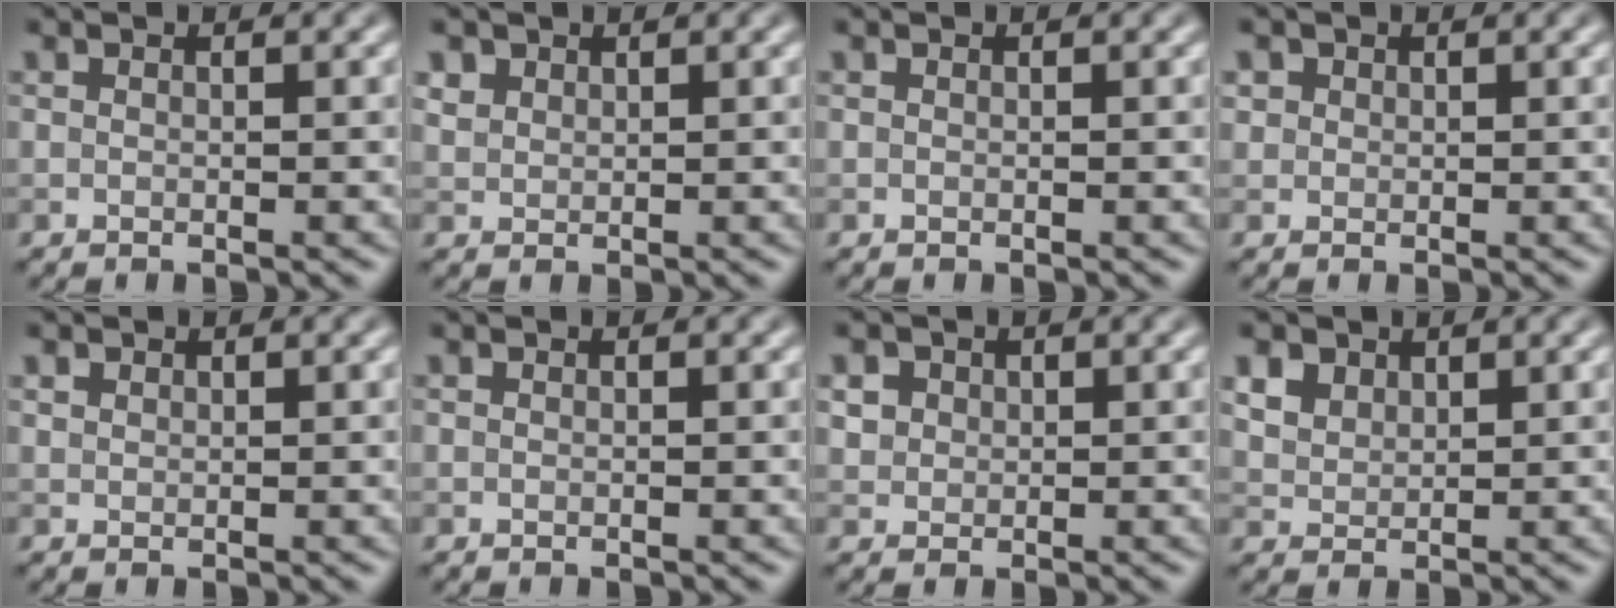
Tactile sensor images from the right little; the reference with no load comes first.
{"total": 1.4, "force": [0.9, 1.0, 0.3], "torque": [-0.008, 0.002, 0.021]}
{"total": 0.0}
{"total": 1.0, "force": [0.4, 0.9, 0.2], "torque": [0.002, -0.003, 0.006]}
{"total": 0.7, "force": [0.5, 0.4, 0.1], "torque": [-0.001, 0.000, 0.011]}
{"total": 0.0}
{"total": 2.5, "force": [1.0, 2.1, 1.0], "torque": [-0.026, 0.005, 0.028]}
{"total": 3.7, "force": [2.3, 2.4, 1.6], "torque": [-0.053, 0.007, 0.049]}